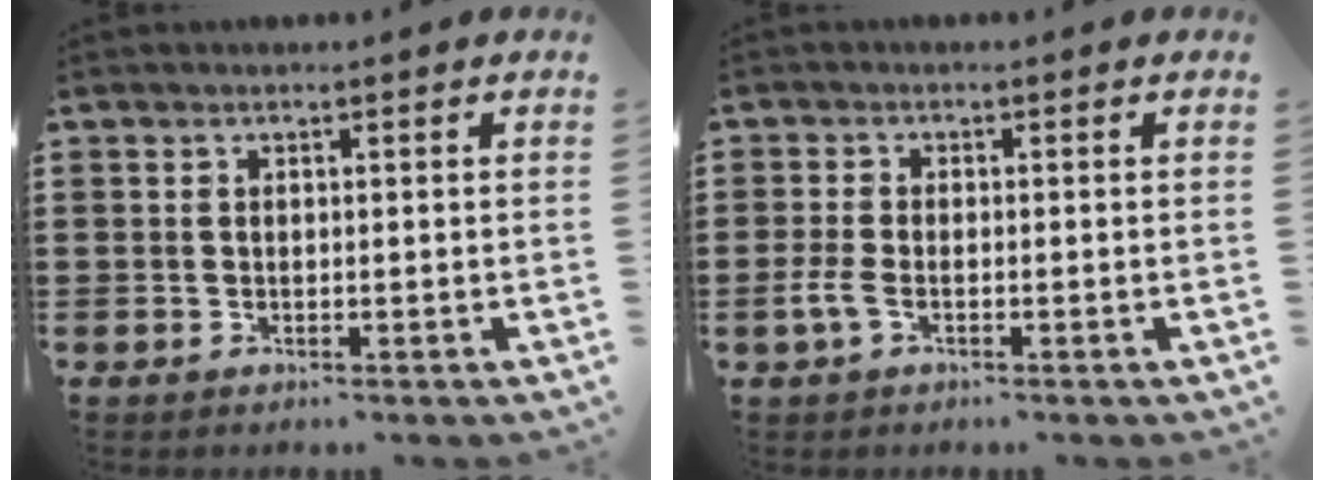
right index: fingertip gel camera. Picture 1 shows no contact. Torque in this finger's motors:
{"motor_torque": [0.16, -0.17, 0.13, 0.02]}